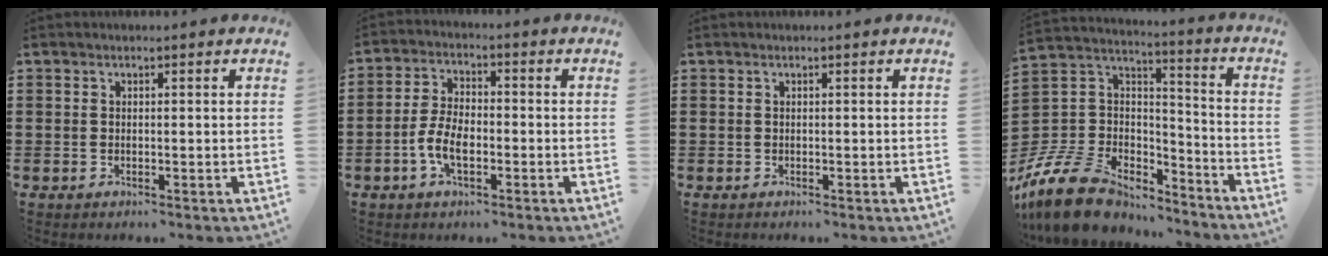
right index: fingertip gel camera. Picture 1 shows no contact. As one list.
[{"total": 6.1, "force": [-2.1, 2.8, 4.9], "torque": [-0.125, -0.005, -0.049]}, {"total": 0.0}, {"total": 12.7, "force": [-10.1, 6.0, 5.0], "torque": [-0.139, 0.024, -0.195]}]